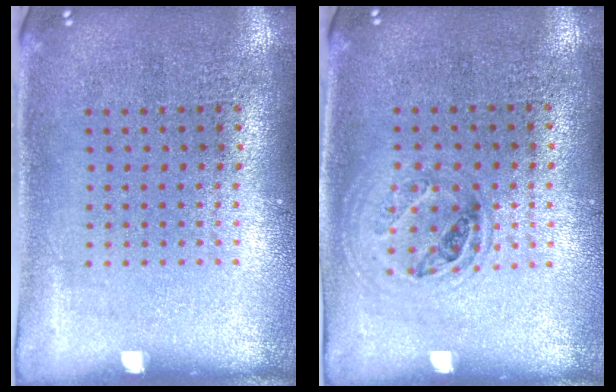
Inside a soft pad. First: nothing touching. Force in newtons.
{"total": 1.0, "press": 0.9, "slide": 0.3}